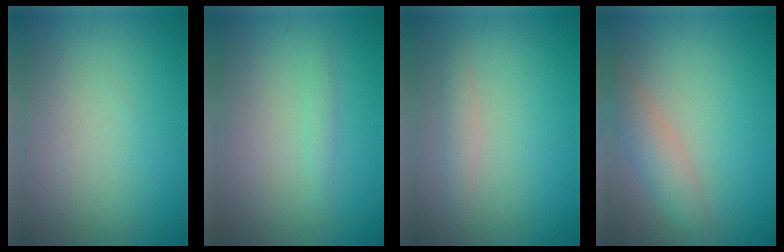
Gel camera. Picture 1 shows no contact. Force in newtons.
{"total": 0.8, "press": 0.8, "slide": 0.1}
{"total": 1.4, "press": 1.4, "slide": 0.0}
{"total": 3.0, "press": 3.0, "slide": 0.1}